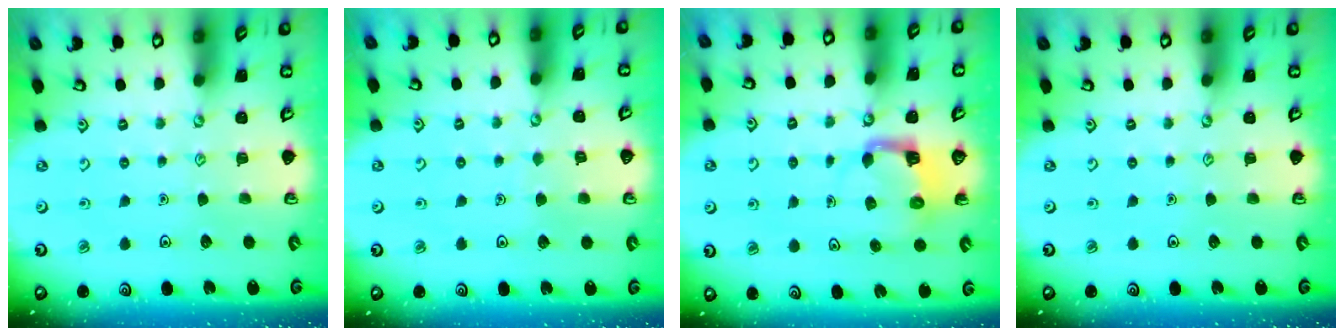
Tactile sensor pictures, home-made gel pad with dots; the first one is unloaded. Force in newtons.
{"total": 2.9, "press": 2.9, "slide": 0.3}
{"total": 4.2, "press": 4.1, "slide": 0.4}
{"total": 0.0}